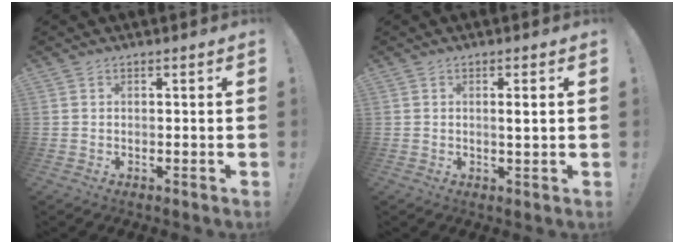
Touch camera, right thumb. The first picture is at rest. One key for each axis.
{"total": 2.2, "fx": 0.3, "fy": 0.1, "fz": 2.2, "tx": -0.030, "ty": -0.007, "tz": 0.000}